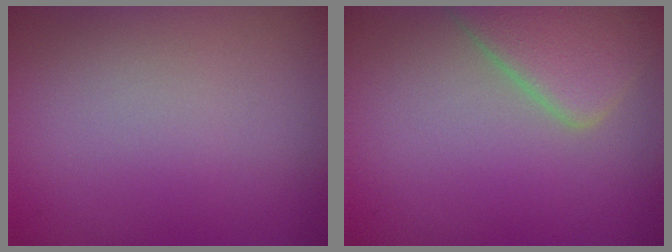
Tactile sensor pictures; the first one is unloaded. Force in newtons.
{"total": 4.6, "press": 4.6, "slide": 0.2}